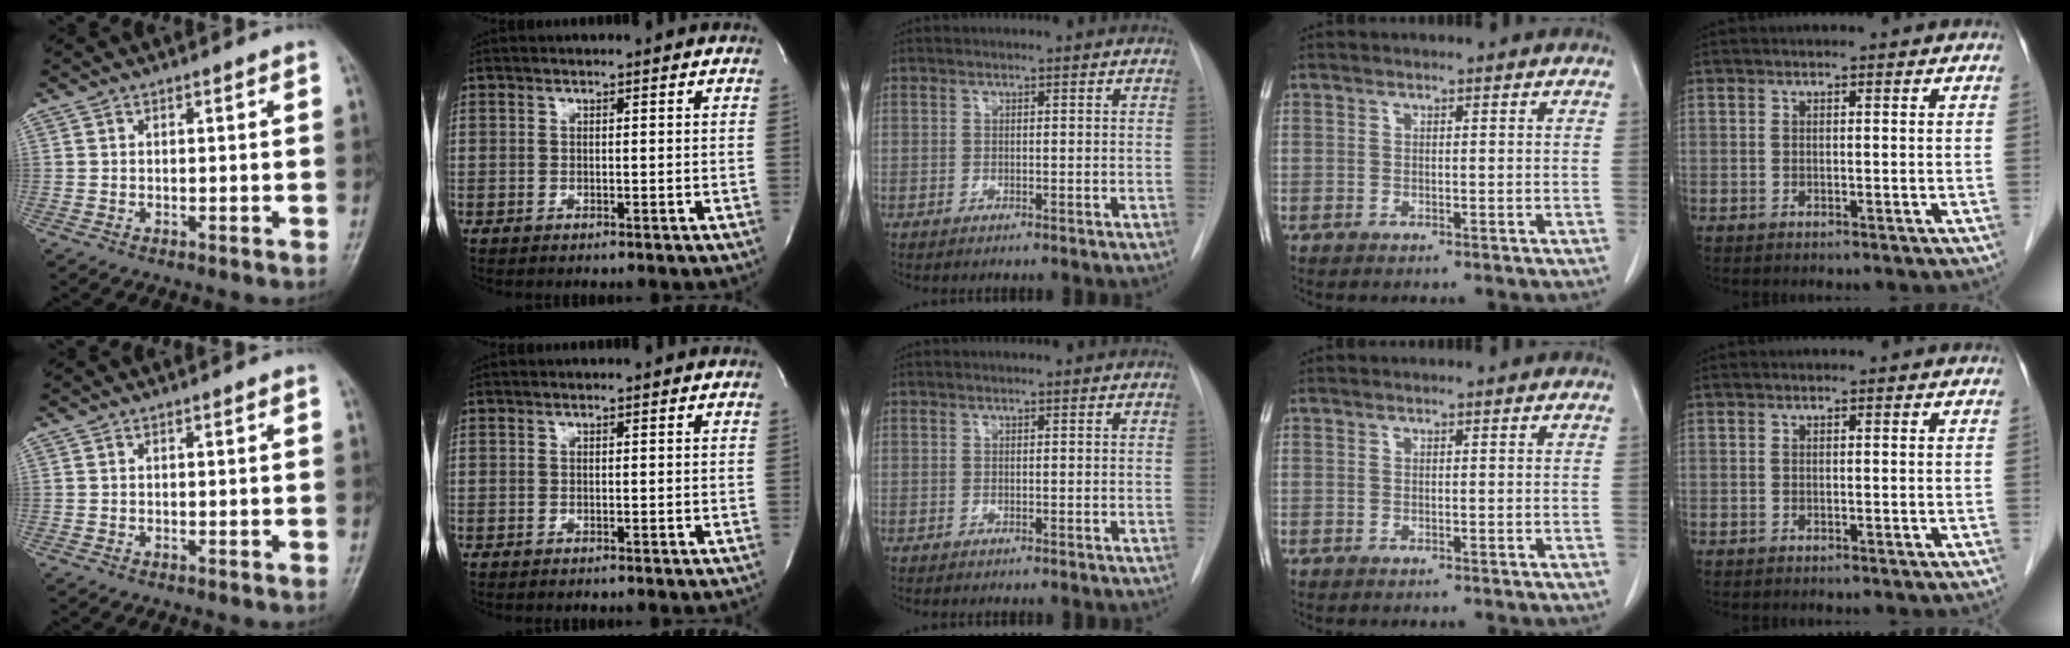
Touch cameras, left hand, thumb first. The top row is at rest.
{}